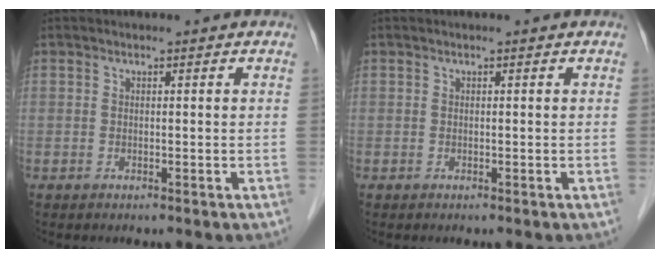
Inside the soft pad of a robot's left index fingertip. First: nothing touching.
{"total": 0.0}